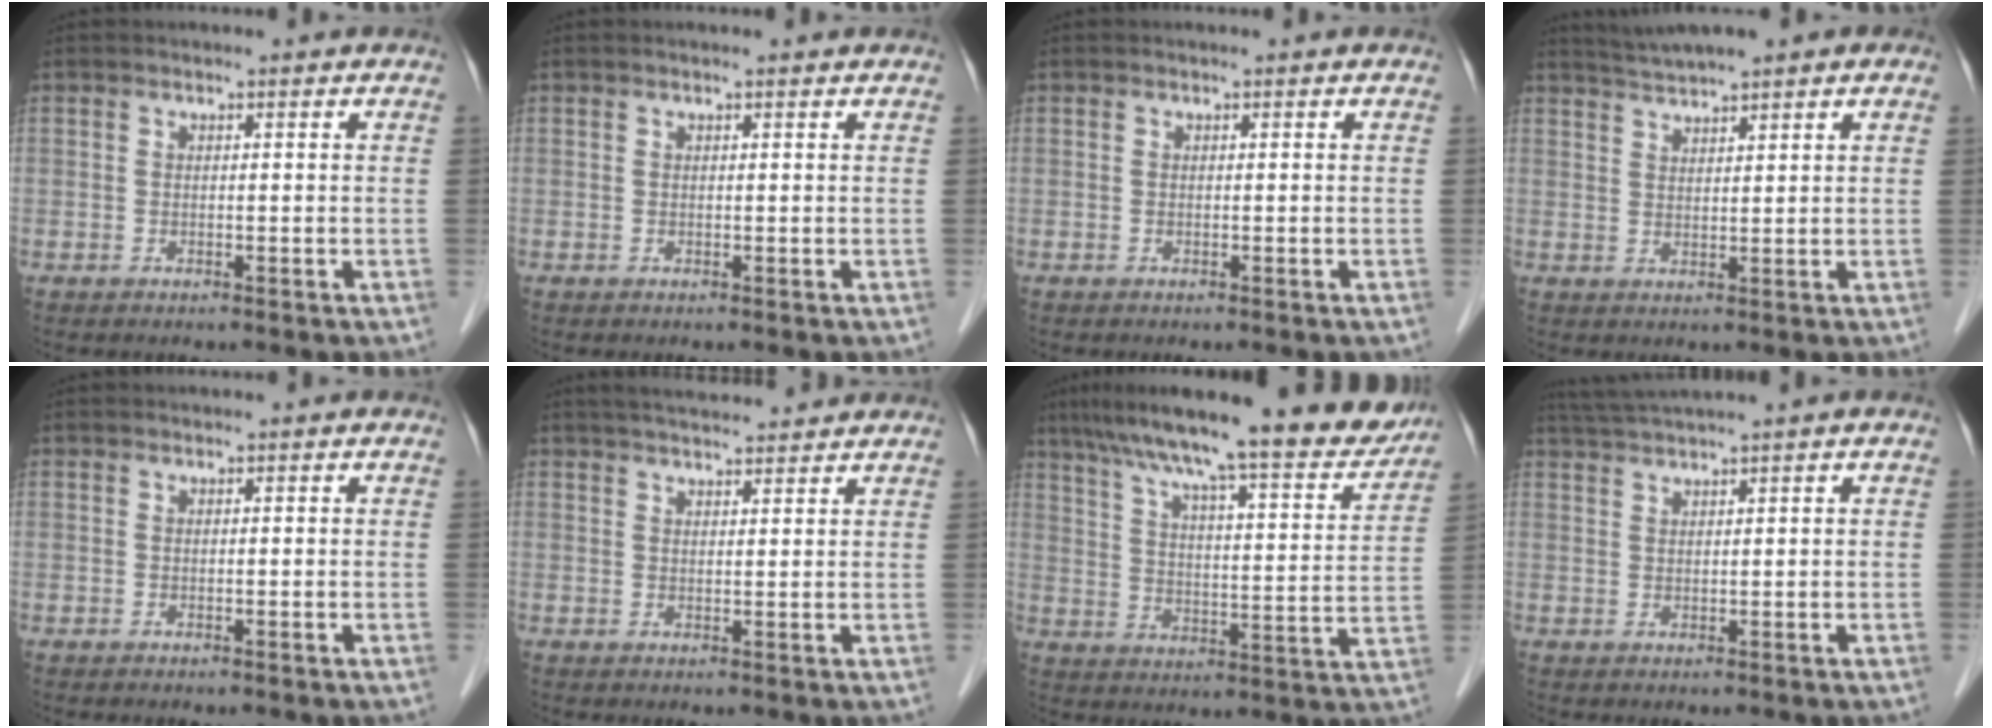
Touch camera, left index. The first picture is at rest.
{"total": 1.1, "force": [1.0, 0.0, 0.5], "torque": [-0.012, 0.009, 0.015]}
{"total": 0.0}
{"total": 5.3, "force": [4.5, 0.3, 2.9], "torque": [-0.055, 0.033, 0.079]}
{"total": 0.0}
{"total": 7.9, "force": [7.3, 0.9, 3.0], "torque": [-0.047, 0.030, 0.102]}
{"total": 21.4, "force": [18.0, 2.3, 11.3], "torque": [-0.178, -0.002, 0.253]}
{"total": 3.7, "force": [3.0, -1.3, 1.5], "torque": [-0.035, 0.014, 0.065]}